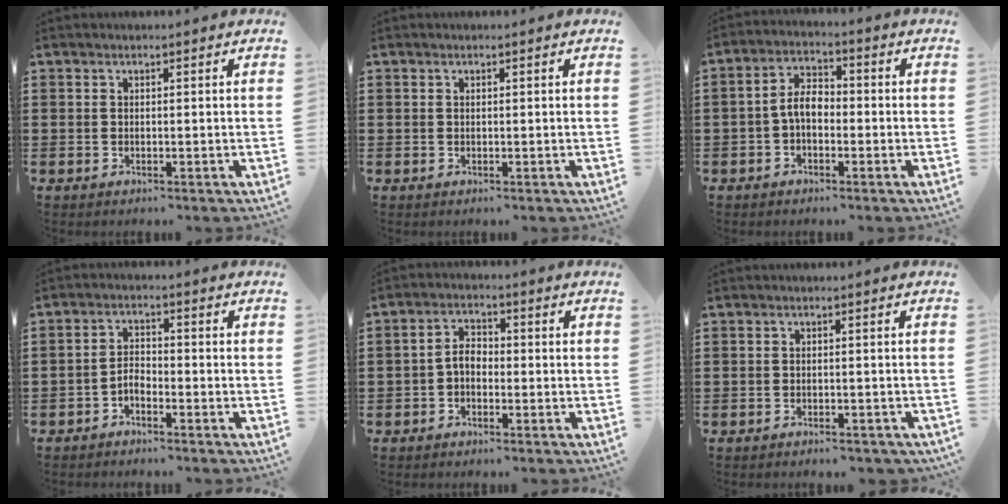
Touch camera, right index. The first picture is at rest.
{"total": 0.0}
{"total": 4.9, "force": [-1.1, 2.7, 3.9], "torque": [-0.087, 0.006, -0.026]}
{"total": 2.4, "force": [-1.9, 1.1, 1.0], "torque": [-0.030, 0.006, -0.042]}
{"total": 3.3, "force": [-1.2, 2.0, 2.3], "torque": [-0.059, 0.003, -0.029]}
{"total": 1.4, "force": [-1.4, 0.1, 0.3], "torque": [-0.010, 0.000, -0.029]}